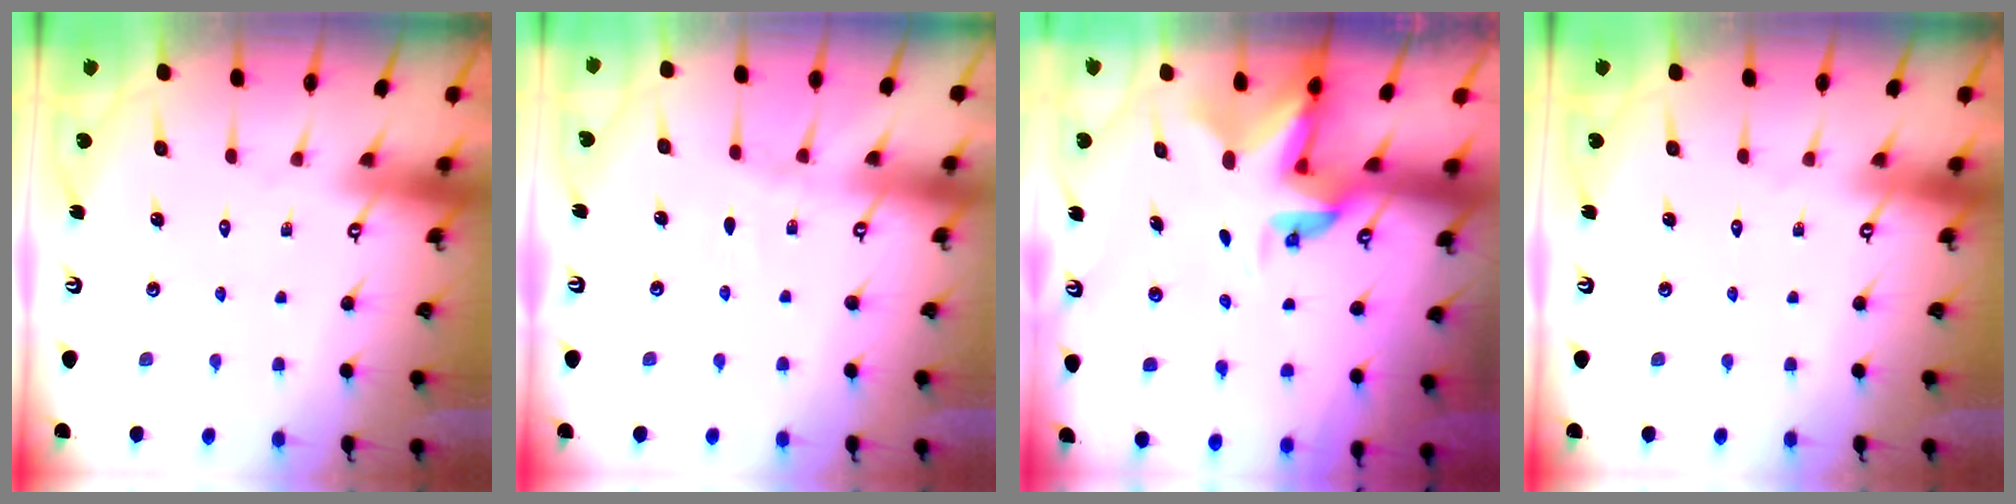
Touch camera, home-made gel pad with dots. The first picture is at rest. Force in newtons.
{"total": 4.9, "press": 4.8, "slide": 0.4}
{"total": 5.1, "press": 5.1, "slide": 0.4}
{"total": 0.0}